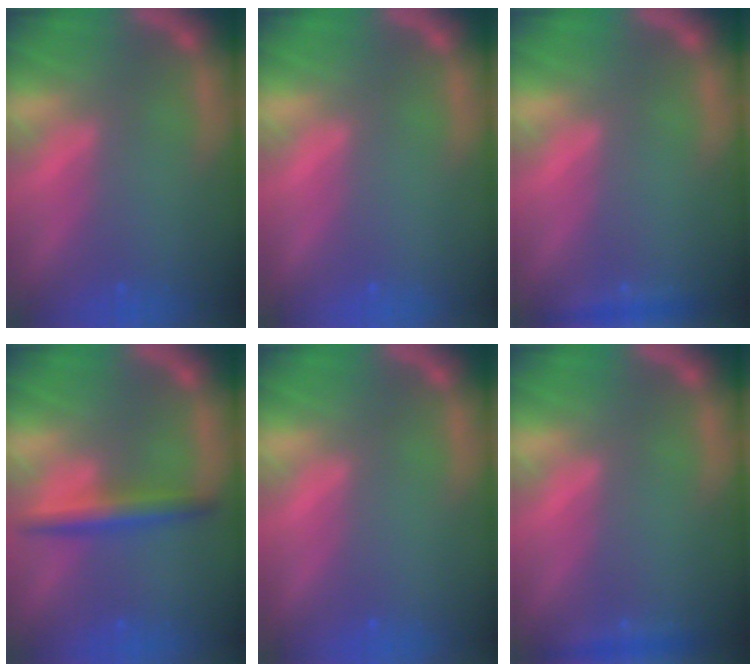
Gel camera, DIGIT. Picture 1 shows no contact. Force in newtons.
{"total": 0.0}
{"total": 1.4}
{"total": 3.5}
{"total": 0.0}
{"total": 1.4}